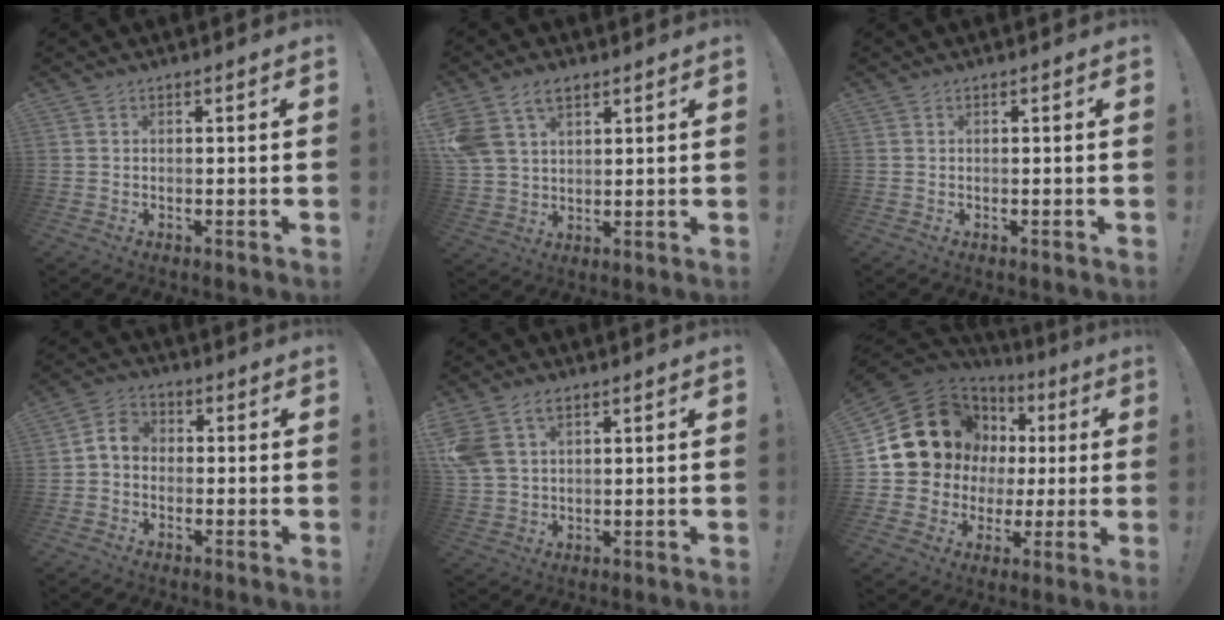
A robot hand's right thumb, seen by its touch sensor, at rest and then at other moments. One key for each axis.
{"total": 10.0, "fx": 5.8, "fy": 6.4, "fz": 5.1, "tx": -0.104, "ty": -0.014, "tz": 0.115}
{"total": 0.0}
{"total": 4.8, "fx": -1.2, "fy": 3.6, "fz": 2.9, "tx": -0.062, "ty": 0.017, "tz": -0.021}
{"total": 7.8, "fx": 4.0, "fy": 5.0, "fz": 4.5, "tx": -0.091, "ty": -0.004, "tz": 0.081}
{"total": 15.9, "fx": 6.7, "fy": 12.9, "fz": 6.4, "tx": -0.093, "ty": -0.045, "tz": 0.153}